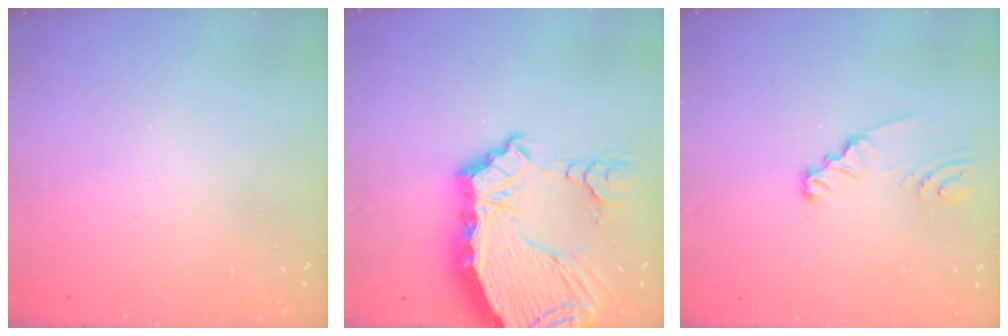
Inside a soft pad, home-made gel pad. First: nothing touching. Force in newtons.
{"total": 14.7, "press": 14.2, "slide": 3.8}
{"total": 2.1, "press": 2.1, "slide": 0.3}